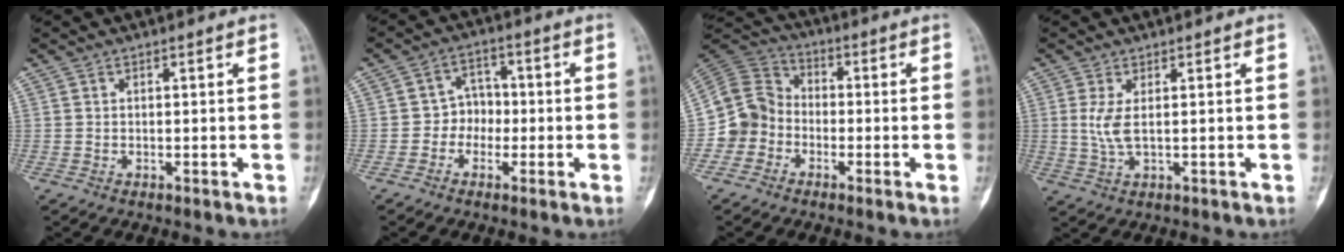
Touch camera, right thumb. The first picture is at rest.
{"total": 5.2, "force": [-1.1, 4.5, 2.3], "torque": [0.003, 0.020, -0.033]}
{"total": 9.3, "force": [-3.1, 8.5, 2.1], "torque": [-0.019, 0.045, -0.072]}
{"total": 3.4, "force": [0.7, 1.4, 3.1], "torque": [-0.084, -0.007, 0.019]}